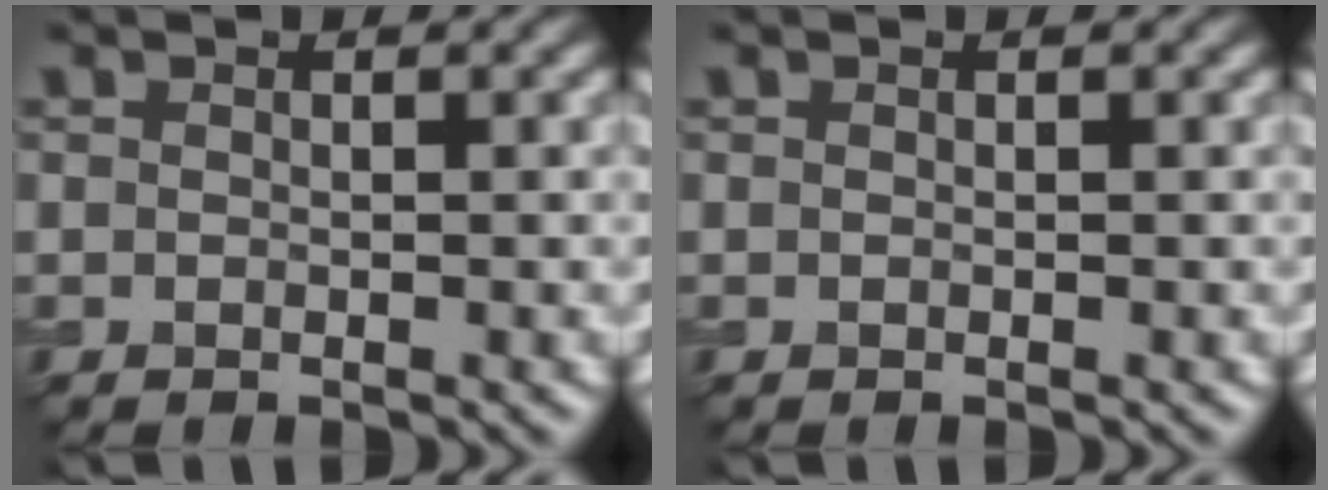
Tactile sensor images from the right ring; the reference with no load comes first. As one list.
[{"total": 0.0}]